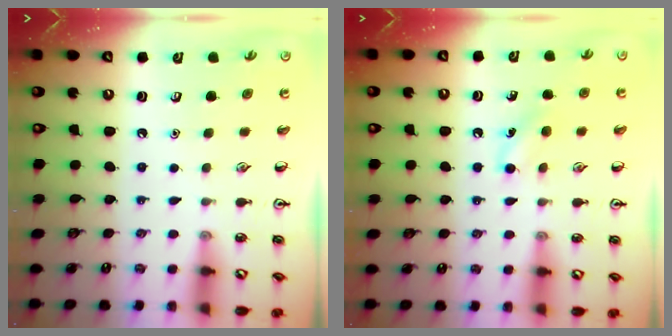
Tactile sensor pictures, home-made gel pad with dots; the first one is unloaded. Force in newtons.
{"total": 6.0, "press": 5.7, "slide": 1.7}